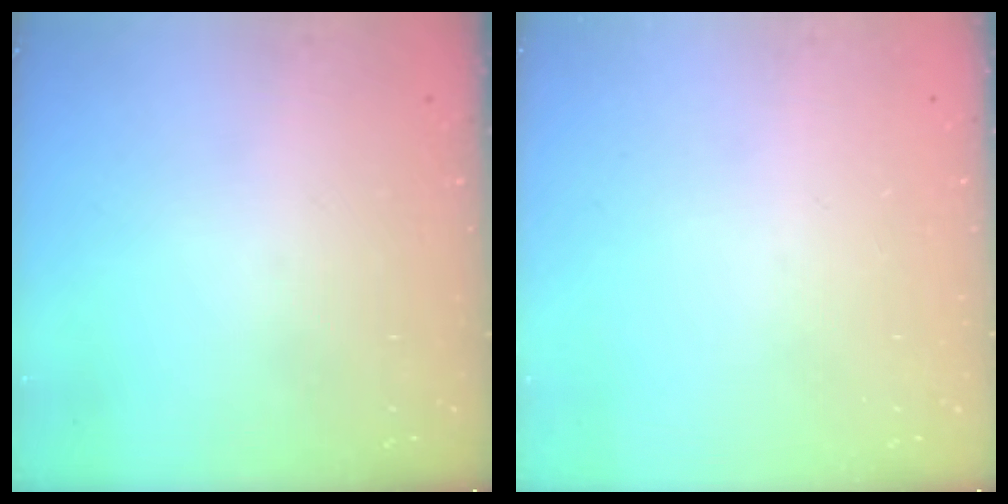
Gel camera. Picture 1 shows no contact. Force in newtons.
{"total": 0.0}